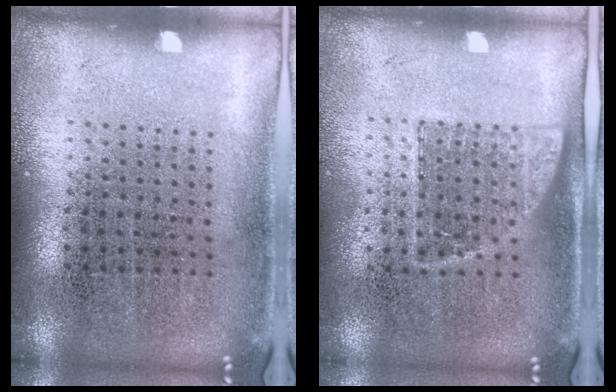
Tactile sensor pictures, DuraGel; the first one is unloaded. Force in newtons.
{"total": 1.3, "press": 1.1, "slide": 0.7}